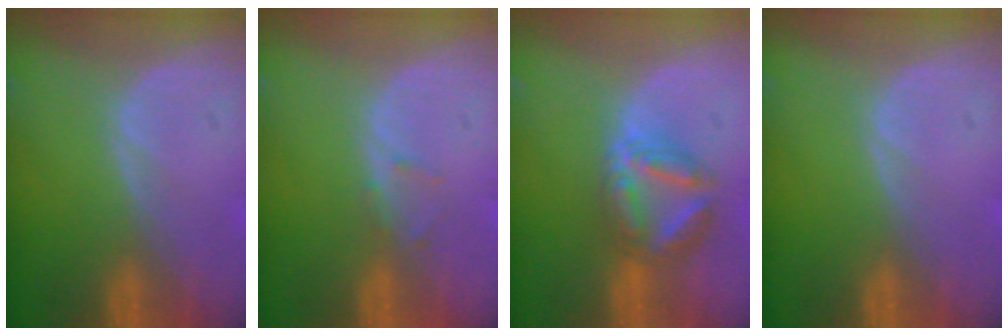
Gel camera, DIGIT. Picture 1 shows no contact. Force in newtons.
{"total": 1.1, "press": 1.0, "slide": 0.2}
{"total": 6.3, "press": 6.3, "slide": 0.4}
{"total": 0.0}